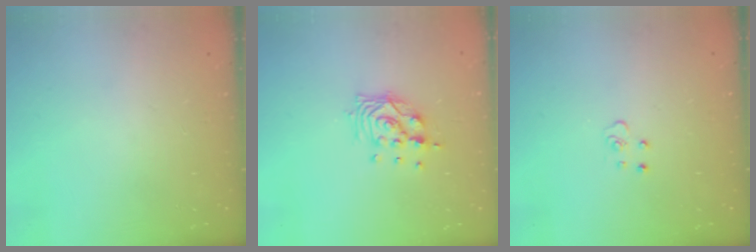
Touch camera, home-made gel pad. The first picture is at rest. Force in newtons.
{"total": 10.7, "press": 10.6, "slide": 1.1}
{"total": 4.4, "press": 4.3, "slide": 0.3}